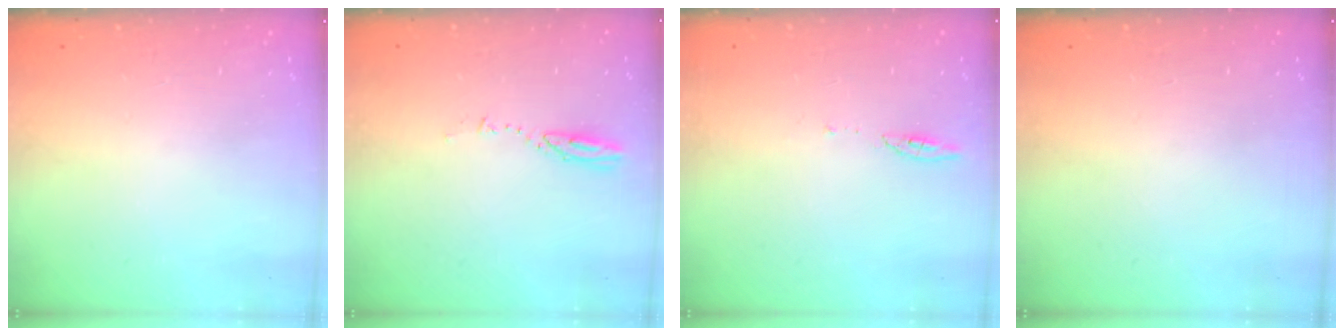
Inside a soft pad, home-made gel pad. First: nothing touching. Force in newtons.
{"total": 3.2, "press": 3.2, "slide": 0.3}
{"total": 4.8, "press": 4.8, "slide": 0.6}
{"total": 0.0}